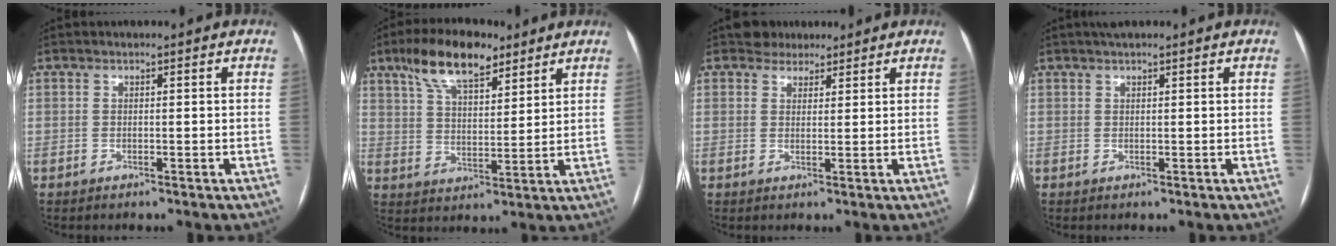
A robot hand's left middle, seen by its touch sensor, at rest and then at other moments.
{"total": 11.3, "force": [7.7, 4.2, 7.1], "torque": [-0.134, 0.020, 0.139]}
{"total": 3.0, "force": [2.4, 1.8, -0.2], "torque": [0.007, 0.010, 0.034]}
{"total": 1.9, "force": [1.5, 0.2, 1.1], "torque": [-0.016, 0.017, 0.024]}